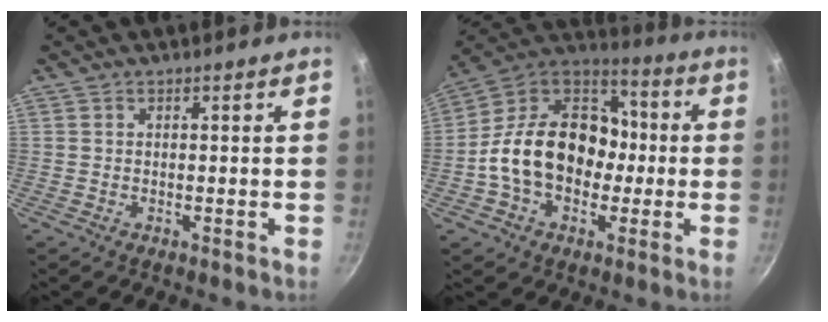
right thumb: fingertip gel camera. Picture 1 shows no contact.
{"total": 21.1, "force": [-2.0, 15.7, 13.9], "torque": [-0.203, 0.055, -0.048]}